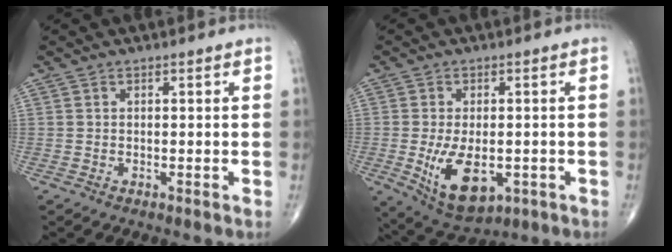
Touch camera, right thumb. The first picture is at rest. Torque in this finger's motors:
{"motor_torque": [0.31, 0.61, 0.49, 0.36, 0.11]}